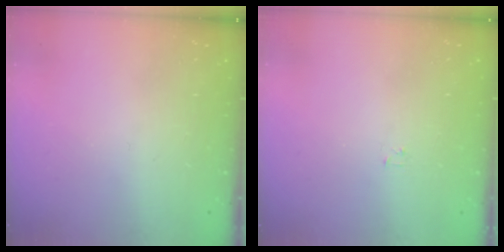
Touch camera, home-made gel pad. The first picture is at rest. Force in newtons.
{"total": 1.2, "press": 1.2, "slide": 0.2}